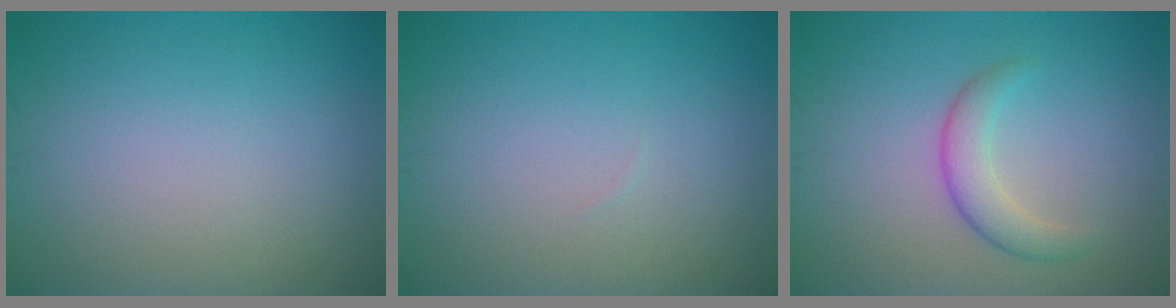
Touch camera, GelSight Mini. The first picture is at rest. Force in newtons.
{"total": 0.0}
{"total": 2.7, "press": 2.7, "slide": 0.1}